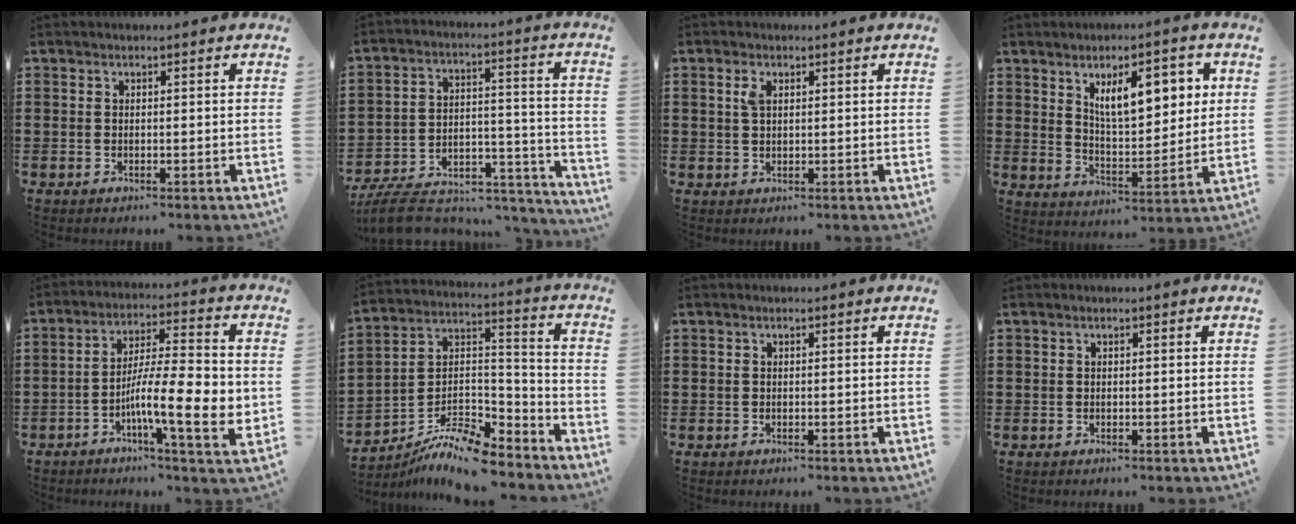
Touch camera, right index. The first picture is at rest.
{"total": 9.7, "force": [-8.6, 2.6, 3.6], "torque": [-0.058, 0.027, -0.162]}
{"total": 2.1, "force": [0.8, 1.0, 1.7], "torque": [-0.038, 0.005, 0.012]}
{"total": 9.5, "force": [4.0, 4.0, 7.6], "torque": [-0.117, -0.004, 0.062]}
{"total": 12.7, "force": [-2.9, 2.5, 12.1], "torque": [-0.216, -0.010, -0.055]}
{"total": 10.1, "force": [-8.5, 3.0, 4.5], "torque": [-0.088, 0.024, -0.169]}
{"total": 0.0}
{"total": 0.0}